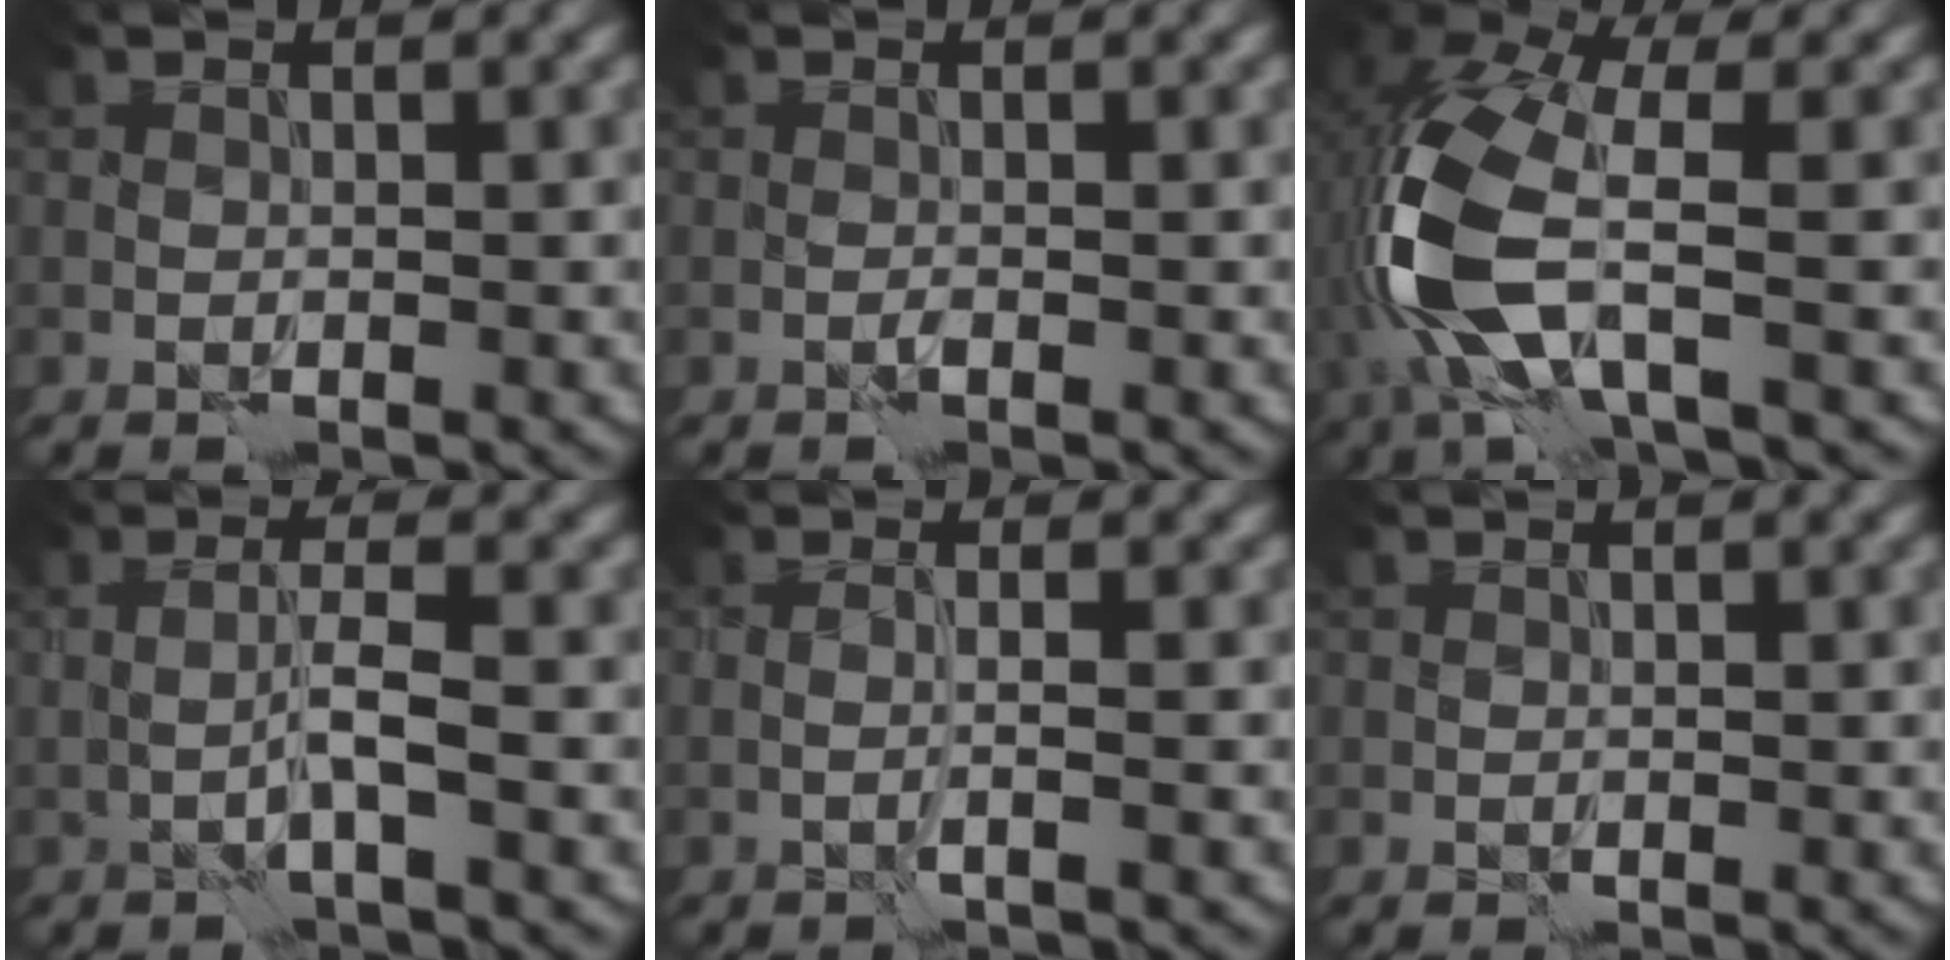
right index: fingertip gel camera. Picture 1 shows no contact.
{"total": 0.0}
{"total": 9.9, "force": [-1.6, 4.4, 8.7], "torque": [-0.213, -0.008, -0.042]}
{"total": 2.2, "force": [-0.2, -0.1, 2.2], "torque": [-0.040, 0.005, -0.007]}
{"total": 0.9, "force": [-0.2, -0.3, 0.8], "torque": [-0.008, -0.001, -0.009]}
{"total": 0.0}